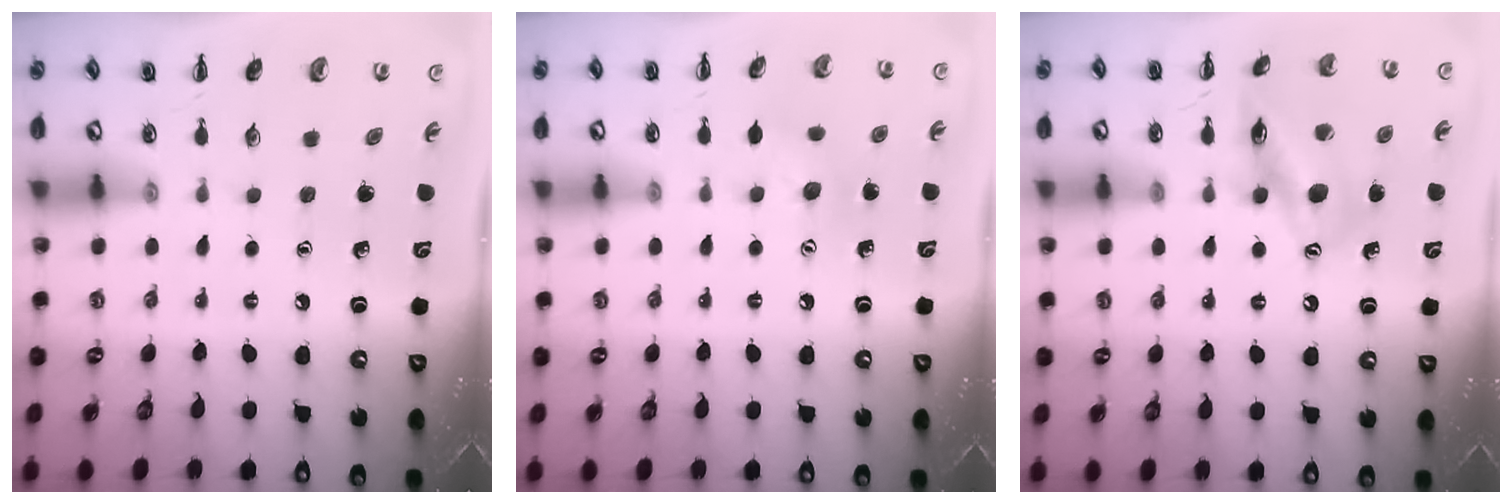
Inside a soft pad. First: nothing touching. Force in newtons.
{"total": 8.1, "press": 7.9, "slide": 1.8}
{"total": 14.2, "press": 14.0, "slide": 2.6}